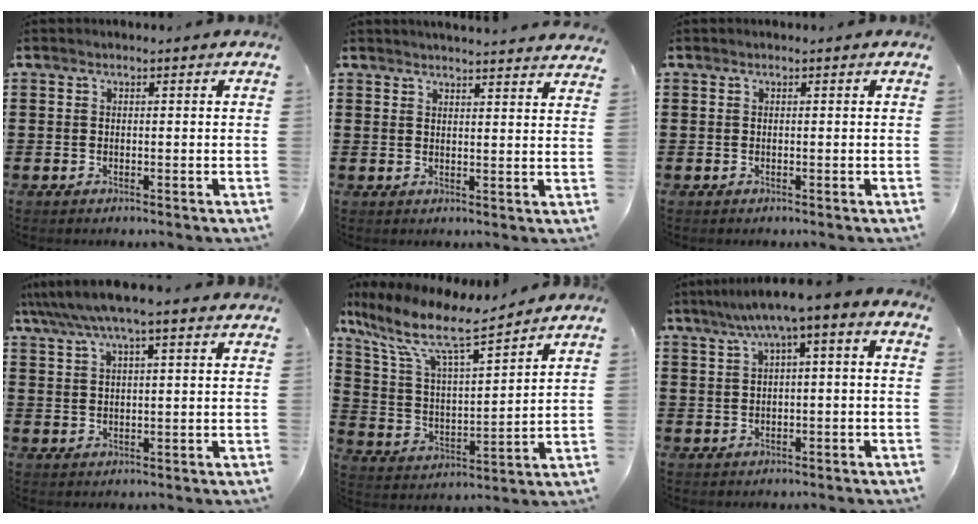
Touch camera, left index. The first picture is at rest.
{"total": 3.1, "force": [3.1, -0.6, 0.2], "torque": [-0.005, -0.017, 0.055]}
{"total": 0.0}
{"total": 5.1, "force": [3.7, 0.6, 3.4], "torque": [-0.075, -0.005, 0.064]}
{"total": 10.2, "force": [7.6, 1.9, 6.5], "torque": [-0.154, -0.038, 0.127]}
{"total": 3.8, "force": [-0.6, 0.5, 3.7], "torque": [-0.071, -0.001, -0.021]}